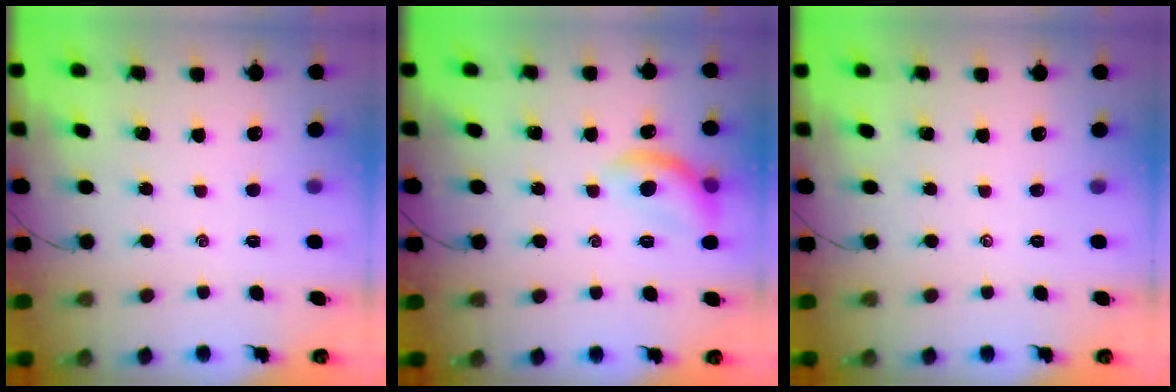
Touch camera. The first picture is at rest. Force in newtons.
{"total": 11.0, "press": 11.0, "slide": 0.1}
{"total": 0.0}